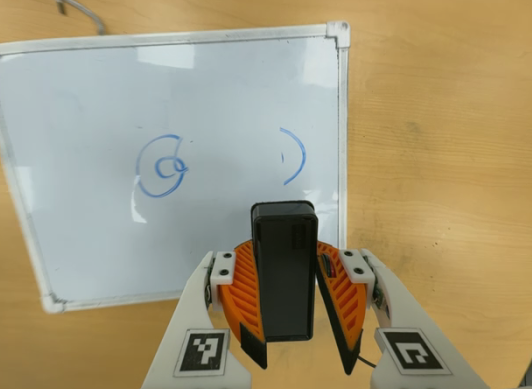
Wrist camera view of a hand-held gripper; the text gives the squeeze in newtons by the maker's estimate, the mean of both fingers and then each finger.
{"total": 7.7, "left": 8.5, "right": 7.0}